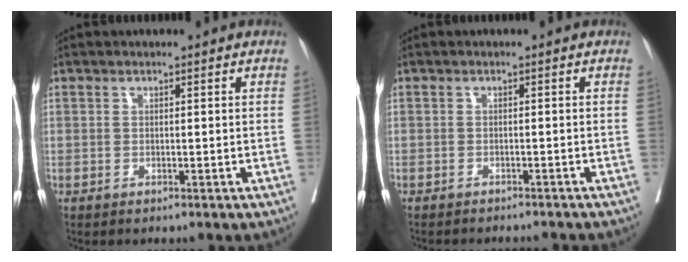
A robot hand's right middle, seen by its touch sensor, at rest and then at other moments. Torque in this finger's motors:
{"motor_torque": [0.09, -0.33, 0.06, 0.02]}